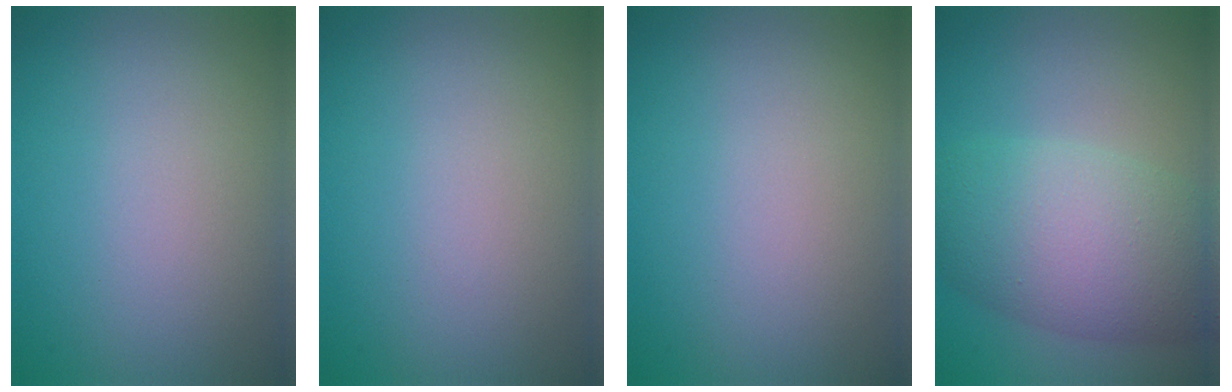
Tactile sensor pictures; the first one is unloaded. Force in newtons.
{"total": 0.0}
{"total": 0.0}
{"total": 8.1, "press": 8.1, "slide": 0.5}